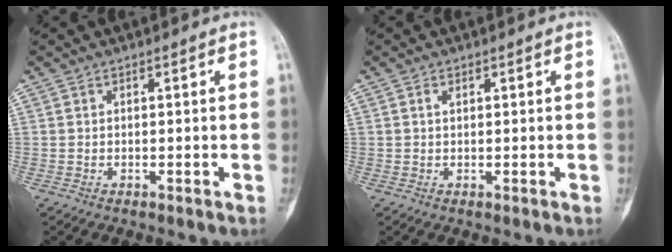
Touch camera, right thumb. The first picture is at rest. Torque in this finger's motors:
{"motor_torque": [-0.03, 0.03, -0.04, -0.29, 0.09]}